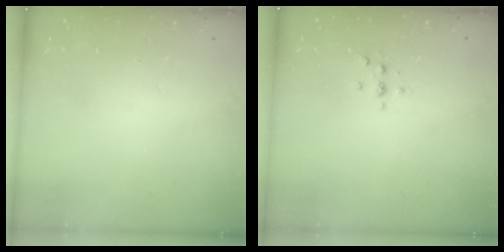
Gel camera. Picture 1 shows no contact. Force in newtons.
{"total": 2.4, "press": 2.4, "slide": 0.3}